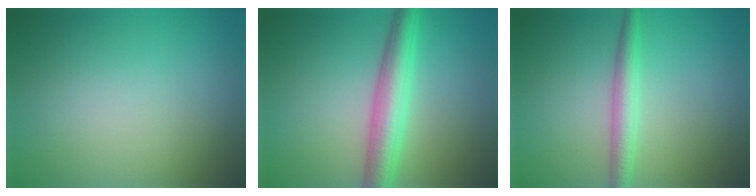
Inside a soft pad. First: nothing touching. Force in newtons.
{"total": 5.0, "press": 5.0, "slide": 0.0}
{"total": 2.6, "press": 2.6, "slide": 0.0}